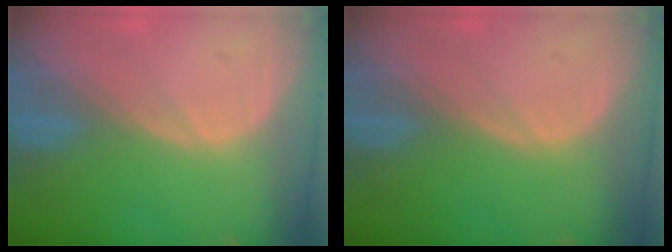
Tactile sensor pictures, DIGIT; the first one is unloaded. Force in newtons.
{"total": 0.0}